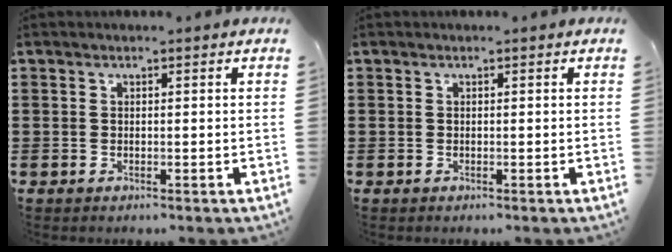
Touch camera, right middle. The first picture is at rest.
{"total": 0.0}